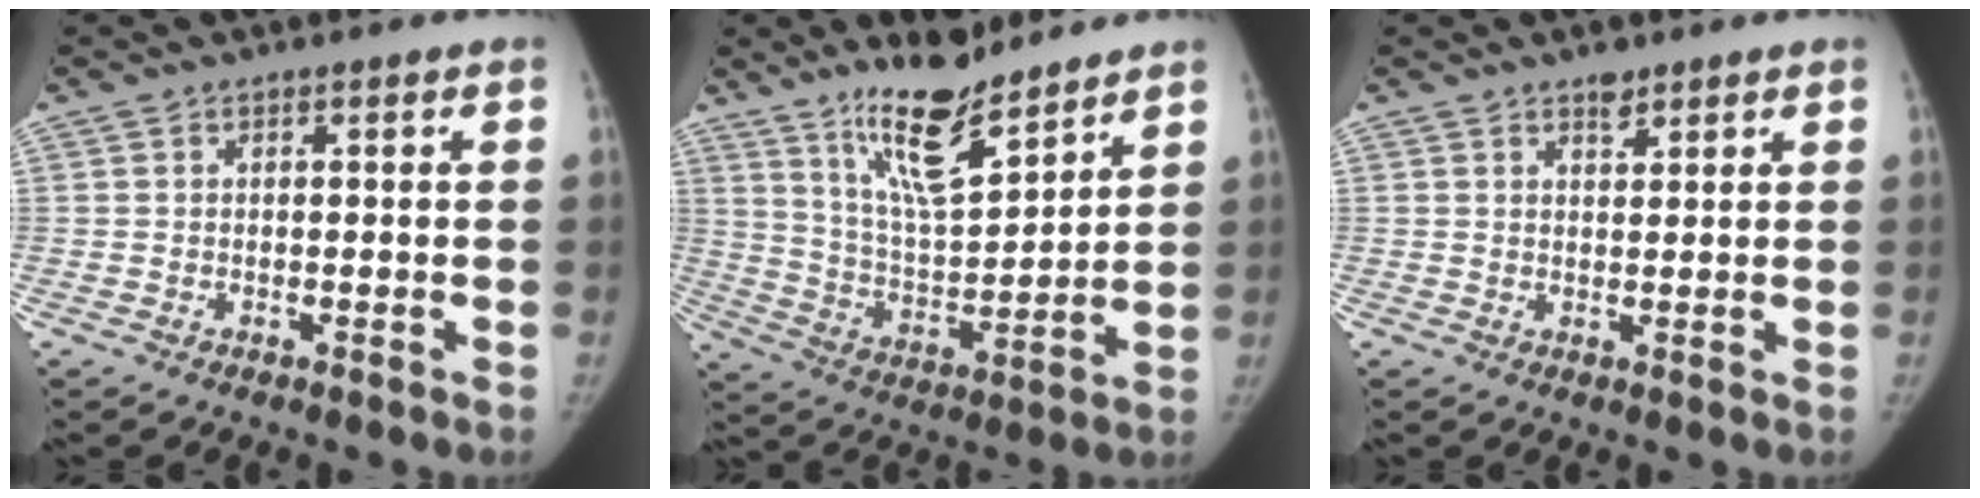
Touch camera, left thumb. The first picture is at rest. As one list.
[{"total": 14.6, "force": [10.9, 4.0, 8.8], "torque": [-0.130, -0.078, 0.201]}, {"total": 2.4, "force": [1.8, 1.1, 1.0], "torque": [-0.006, -0.011, 0.028]}]